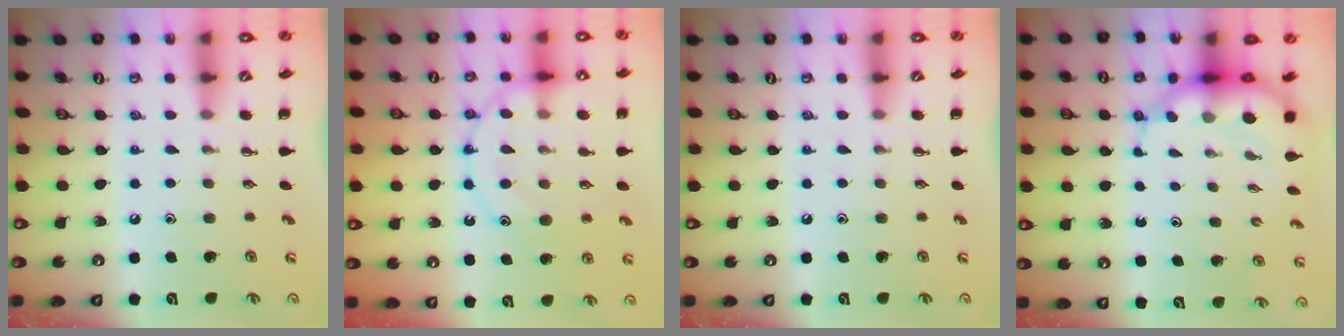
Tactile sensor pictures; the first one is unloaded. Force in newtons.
{"total": 13.5, "press": 13.4, "slide": 0.9}
{"total": 0.0}
{"total": 8.1, "press": 7.7, "slide": 2.4}